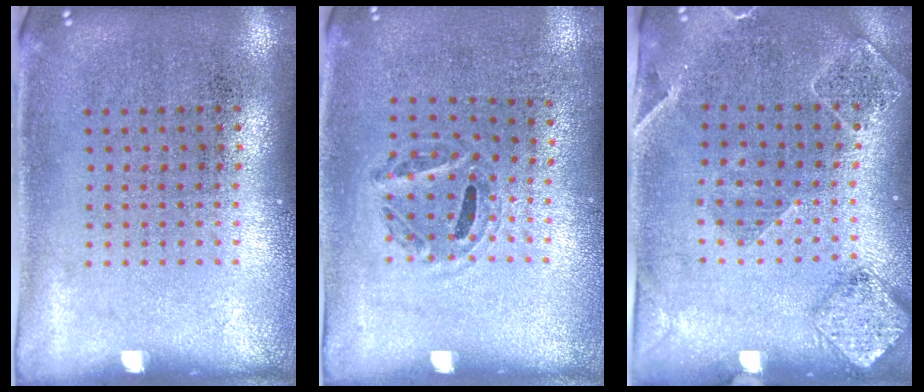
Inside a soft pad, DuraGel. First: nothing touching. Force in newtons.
{"total": 1.0, "press": 0.7, "slide": 0.8}
{"total": 1.6, "press": 1.6, "slide": 0.3}